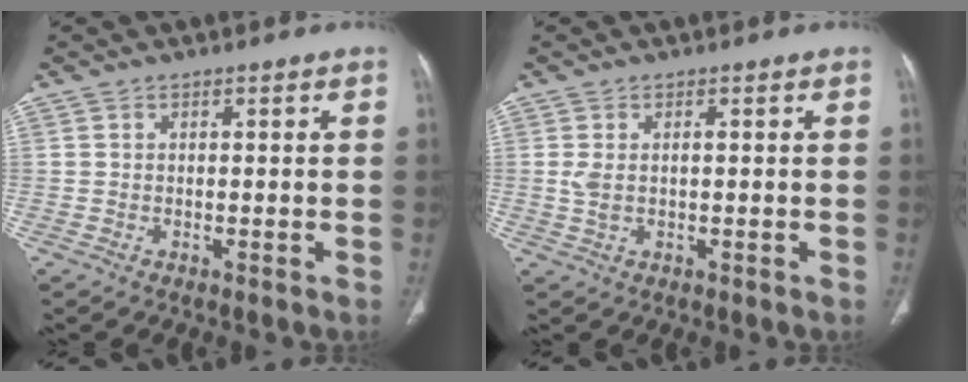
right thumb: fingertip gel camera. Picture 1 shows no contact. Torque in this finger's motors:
{"motor_torque": [0.72, 0.70, 0.70, 0.14, 0.01]}